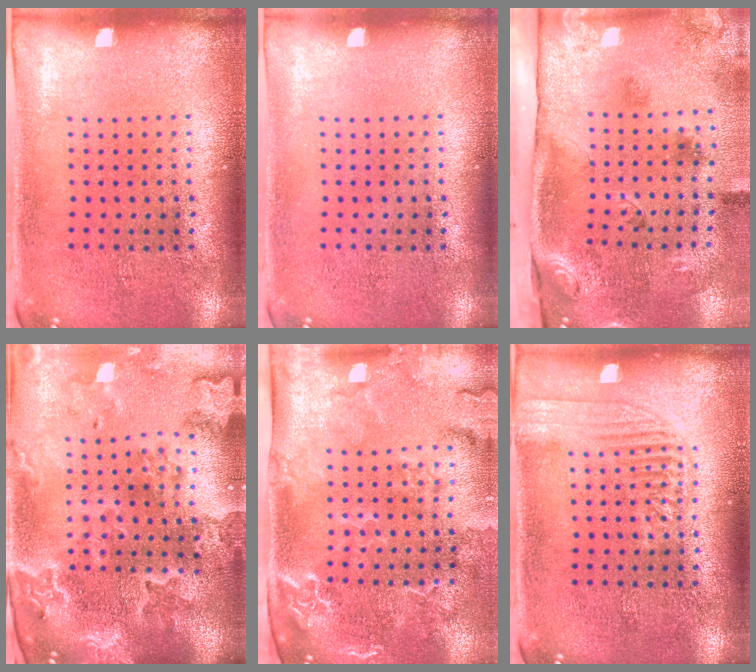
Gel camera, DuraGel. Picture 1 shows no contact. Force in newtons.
{"total": 0.0}
{"total": 3.3, "press": 2.0, "slide": 2.6}
{"total": 3.2, "press": 3.0, "slide": 1.3}
{"total": 2.9, "press": 2.4, "slide": 1.6}
{"total": 2.3, "press": 2.3, "slide": 0.4}